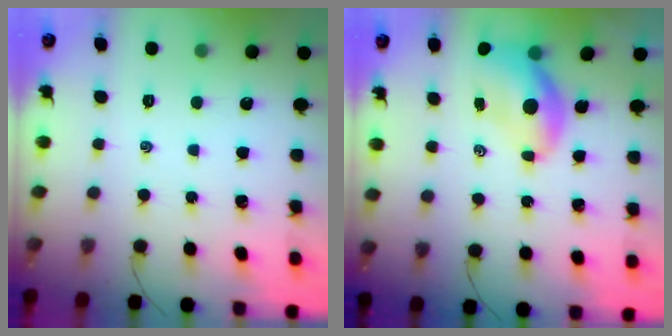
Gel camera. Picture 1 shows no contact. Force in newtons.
{"total": 8.4, "press": 8.2, "slide": 1.6}